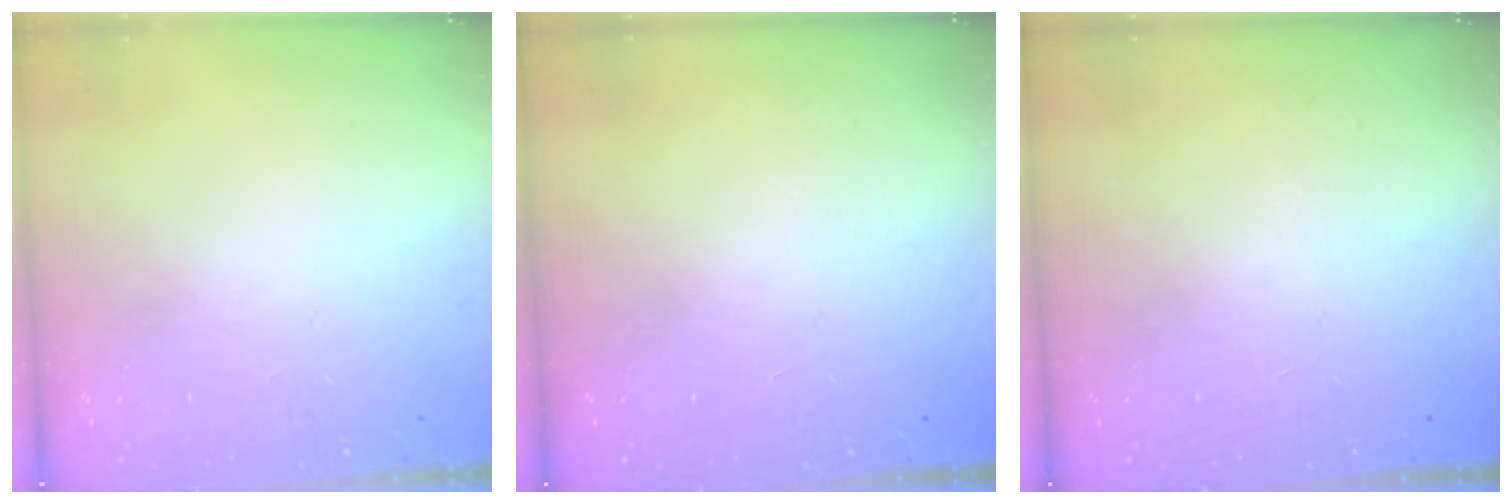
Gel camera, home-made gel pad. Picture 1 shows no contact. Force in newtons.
{"total": 0.0}
{"total": 0.0}